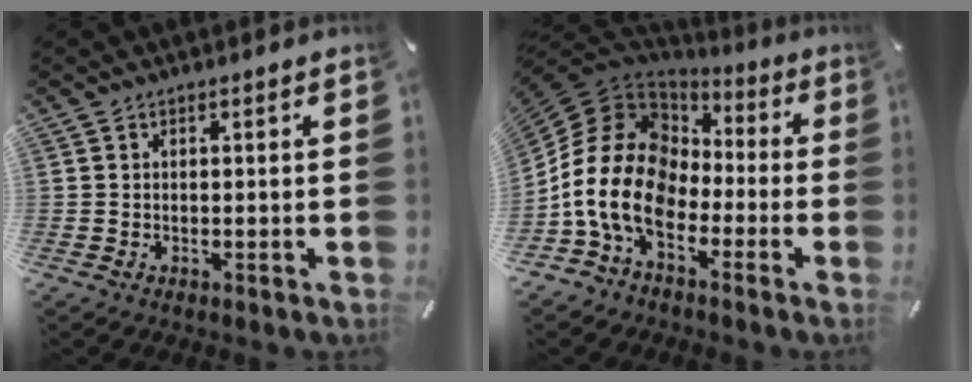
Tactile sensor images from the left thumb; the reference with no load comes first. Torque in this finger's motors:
{"motor_torque": [0.14, 2.49, 2.30, 0.47, 0.76]}